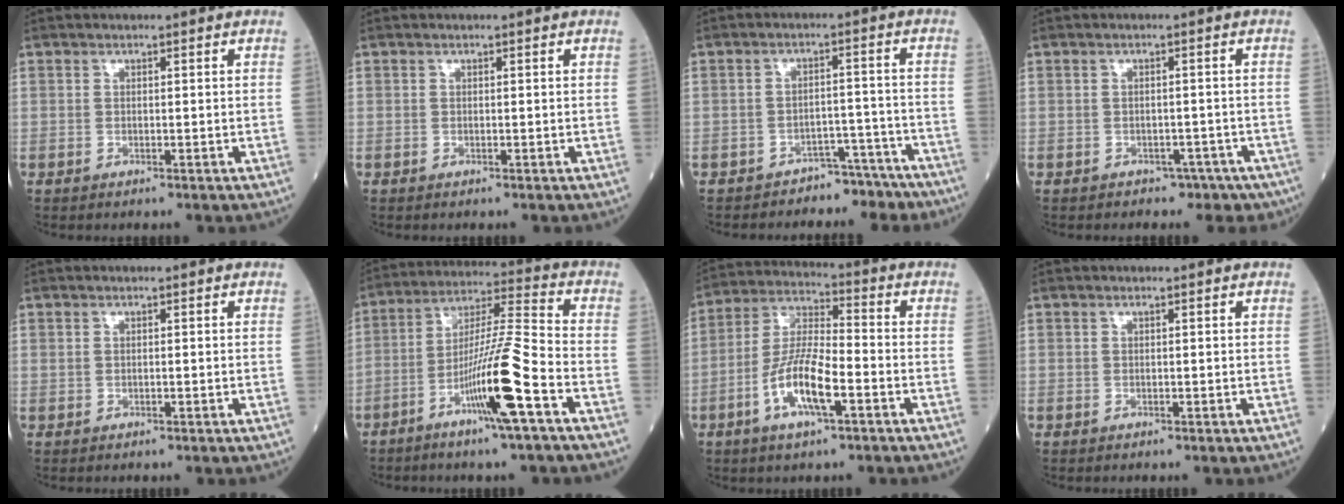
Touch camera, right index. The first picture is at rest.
{"total": 0.0}
{"total": 7.2, "force": [-6.3, 3.4, 0.1], "torque": [0.024, 0.043, -0.084]}
{"total": 4.5, "force": [-3.1, 3.2, 0.7], "torque": [-0.002, 0.013, -0.034]}
{"total": 0.0}
{"total": 13.0, "force": [-6.0, -0.6, 11.5], "torque": [-0.216, -0.003, -0.112]}
{"total": 10.5, "force": [-4.1, 2.3, 9.5], "torque": [-0.191, 0.000, -0.078]}
{"total": 0.0}